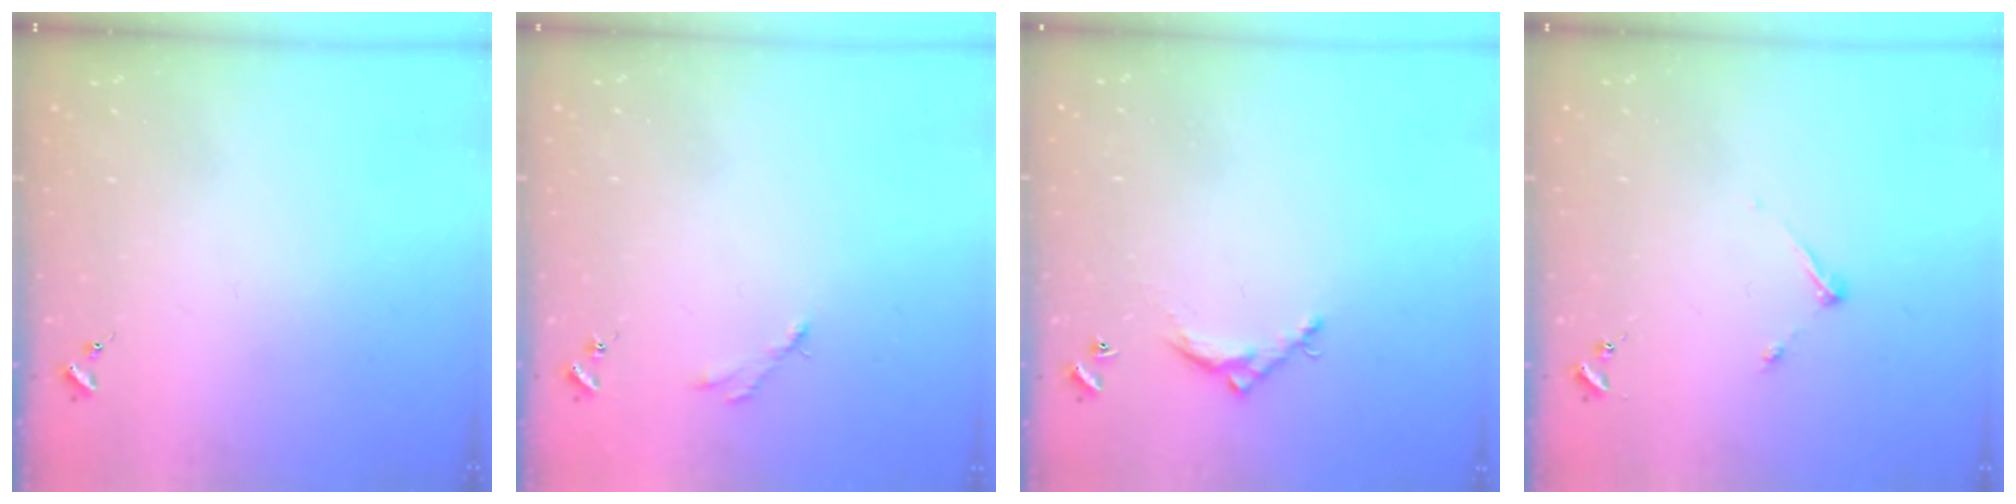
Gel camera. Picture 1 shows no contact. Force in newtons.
{"total": 2.5, "press": 2.5, "slide": 0.3}
{"total": 5.5, "press": 5.5, "slide": 0.3}
{"total": 4.8, "press": 4.8, "slide": 0.6}